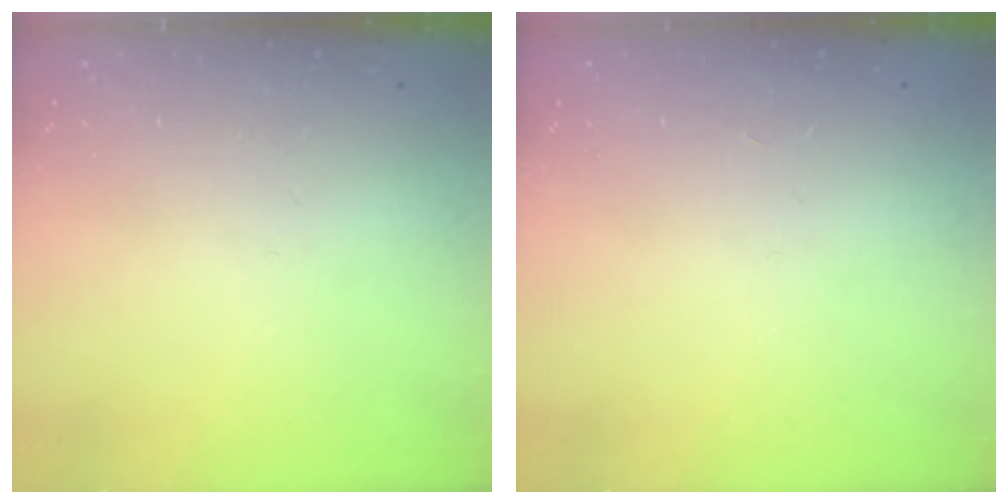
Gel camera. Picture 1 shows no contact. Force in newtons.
{"total": 0.0}